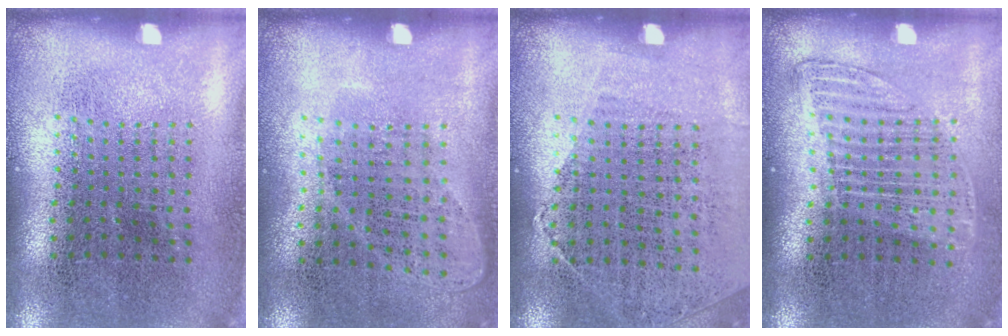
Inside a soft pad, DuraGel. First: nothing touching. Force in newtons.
{"total": 1.0, "press": 0.9, "slide": 0.5}
{"total": 1.2, "press": 0.9, "slide": 0.7}
{"total": 1.2, "press": 1.0, "slide": 0.6}